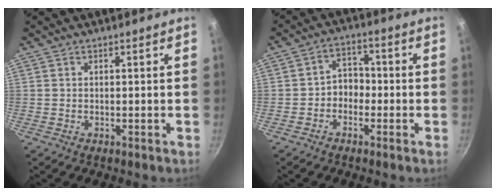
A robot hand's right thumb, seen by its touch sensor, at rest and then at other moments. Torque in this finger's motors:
{"motor_torque": [-0.42, 0.44, 0.15, 0.24, 0.01]}